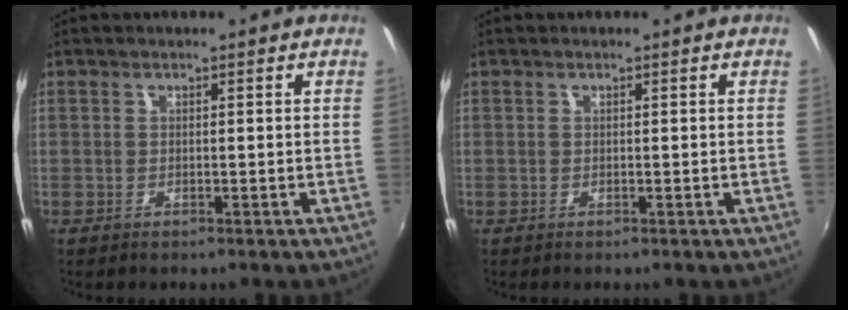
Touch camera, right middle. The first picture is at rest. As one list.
[{"total": 0.0}]